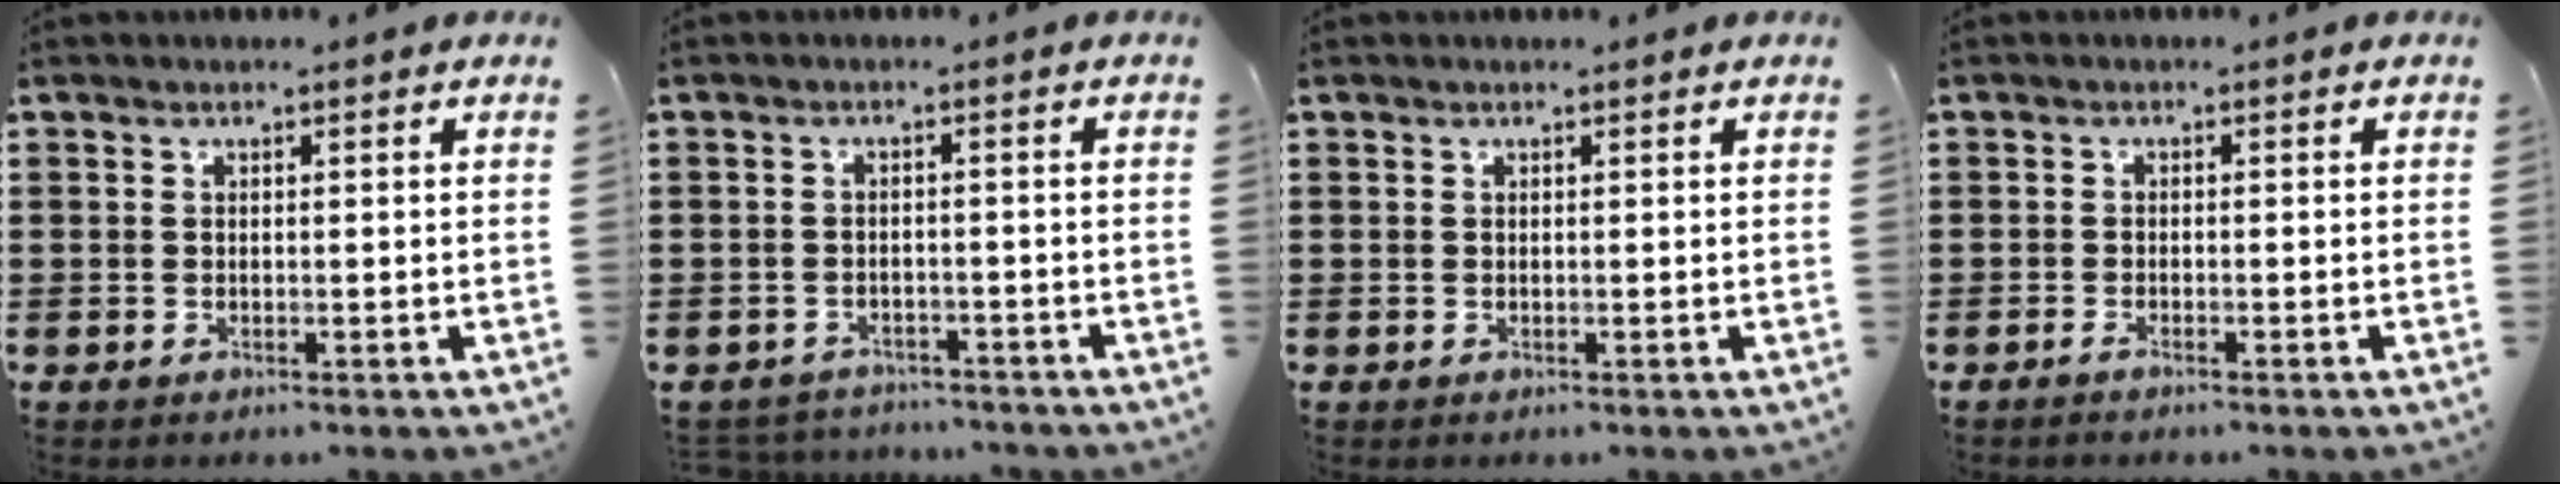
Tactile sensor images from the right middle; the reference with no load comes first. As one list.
[{"total": 2.3, "force": [-2.2, 0.4, -0.3], "torque": [-0.005, -0.001, -0.050]}, {"total": 0.0}, {"total": 0.8, "force": [-0.6, 0.0, 0.5], "torque": [-0.012, -0.007, -0.010]}]